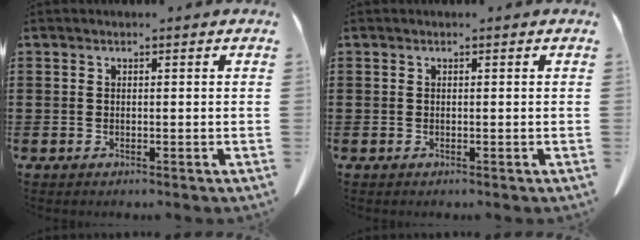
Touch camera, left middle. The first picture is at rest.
{"total": 0.0}